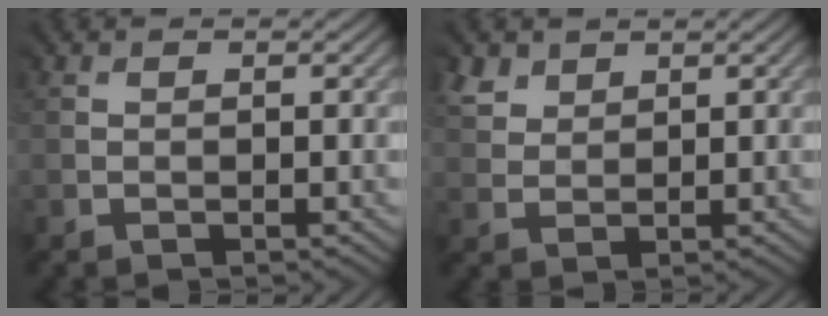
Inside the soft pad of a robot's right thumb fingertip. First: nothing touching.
{"total": 3.1, "force": [2.6, 1.4, -0.8], "torque": [0.001, 0.002, 0.057]}